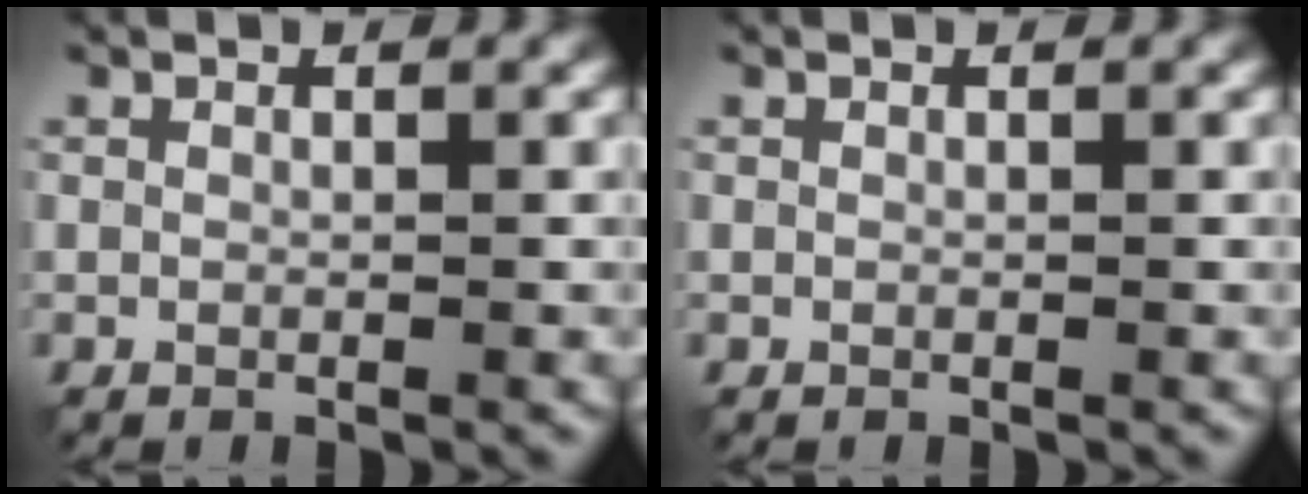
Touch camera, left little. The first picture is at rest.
{"total": 0.0}